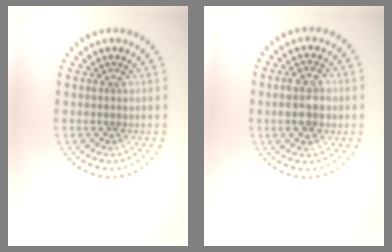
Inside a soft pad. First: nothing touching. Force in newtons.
{"total": 4.4, "press": 4.3, "slide": 0.4}